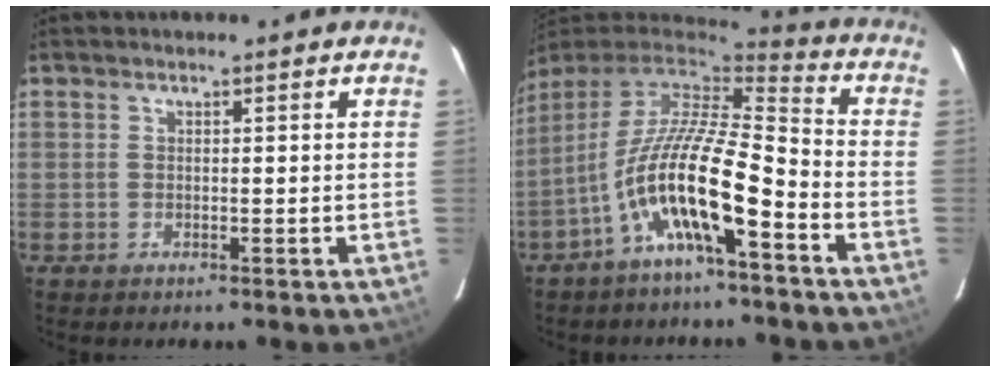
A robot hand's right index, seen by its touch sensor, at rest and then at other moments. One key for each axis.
{"total": 15.4, "fx": -7.0, "fy": 3.4, "fz": 13.3, "tx": -0.246, "ty": -0.014, "tz": -0.135}